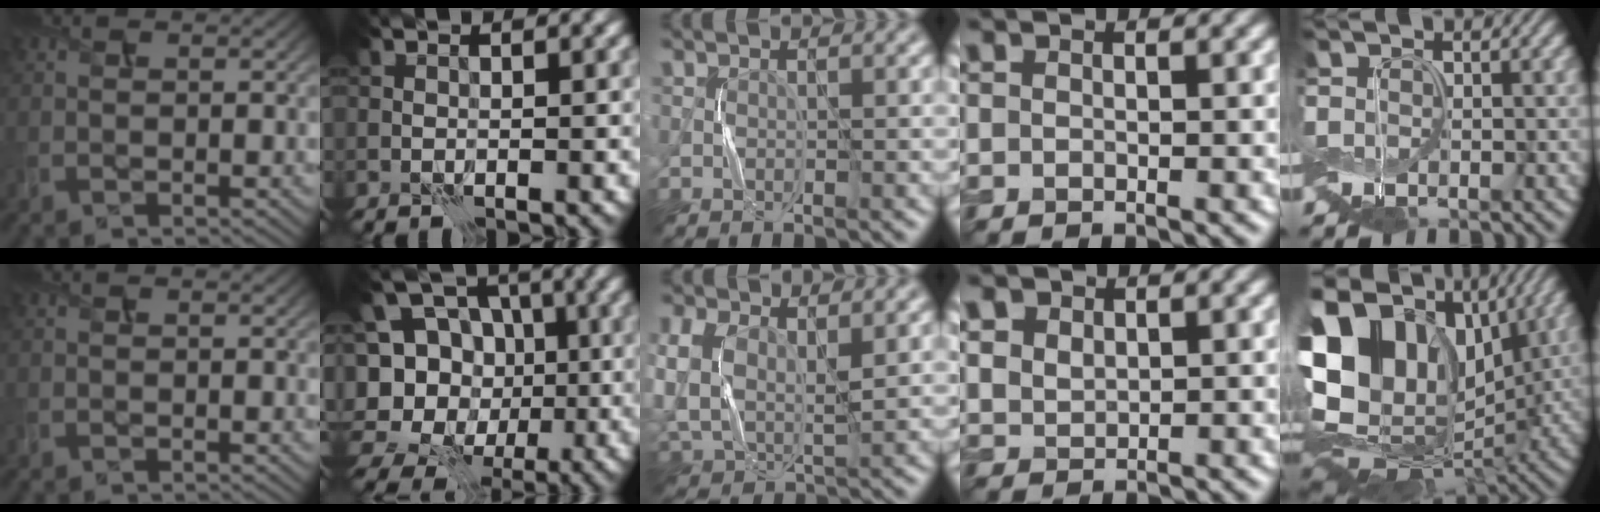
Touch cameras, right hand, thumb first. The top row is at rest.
{"index": {"total": 14.0, "force": [-5.8, 12.0, 4.1], "torque": [-0.116, 0.003, -0.091]}, "middle": {"total": 7.5, "force": [1.8, 5.1, 5.1], "torque": [-0.134, -0.005, 0.047]}, "ring": {"total": 2.0, "force": [1.1, 1.4, 0.8], "torque": [-0.019, 0.000, 0.026]}, "little": {"total": 17.5, "force": [2.5, 12.8, 11.6], "torque": [-0.219, 0.008, 0.063]}}